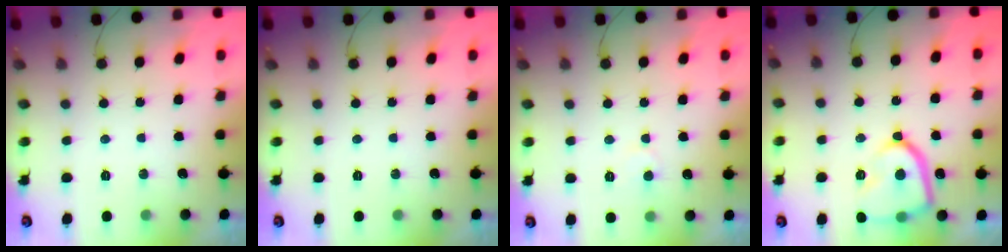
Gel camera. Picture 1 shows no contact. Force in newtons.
{"total": 0.0}
{"total": 4.1, "press": 4.1, "slide": 0.3}
{"total": 15.7, "press": 15.6, "slide": 1.1}